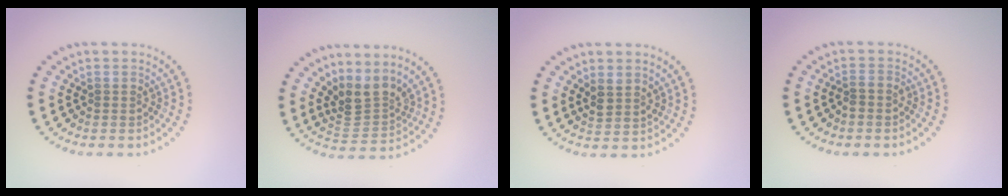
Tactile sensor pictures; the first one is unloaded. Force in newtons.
{"total": 3.4, "press": 2.4, "slide": 2.4}
{"total": 1.8, "press": 1.6, "slide": 0.9}
{"total": 1.0, "press": 0.7, "slide": 0.6}